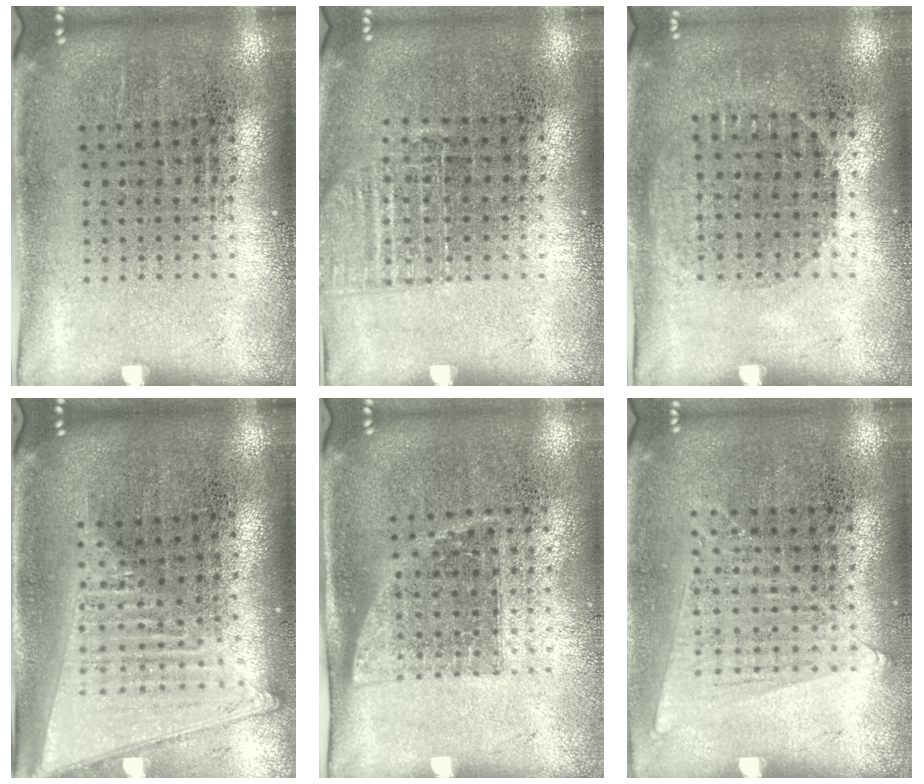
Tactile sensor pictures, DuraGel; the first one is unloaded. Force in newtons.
{"total": 1.1, "press": 0.9, "slide": 0.5}
{"total": 0.9, "press": 0.8, "slide": 0.4}
{"total": 1.9, "press": 1.7, "slide": 0.9}
{"total": 1.2, "press": 0.9, "slide": 0.7}
{"total": 0.7, "press": 0.5, "slide": 0.5}